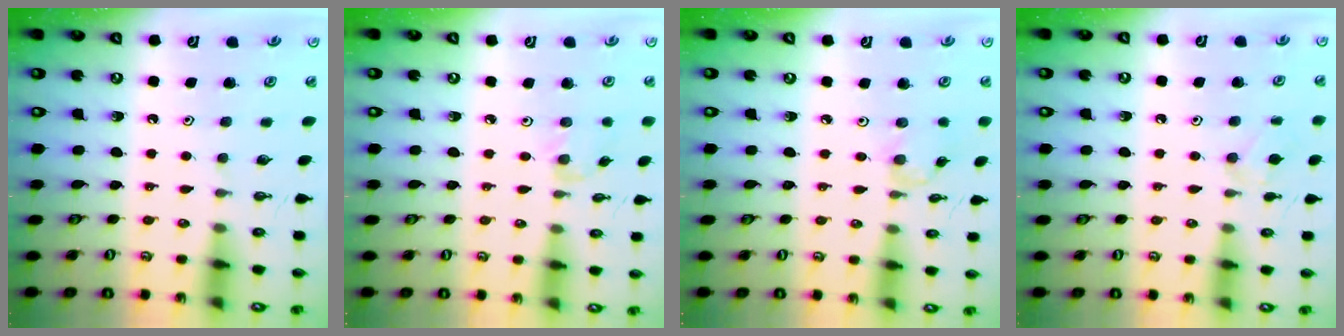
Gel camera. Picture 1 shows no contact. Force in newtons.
{"total": 1.9, "press": 1.9, "slide": 0.4}
{"total": 0.9, "press": 0.8, "slide": 0.2}
{"total": 6.6, "press": 6.5, "slide": 1.1}